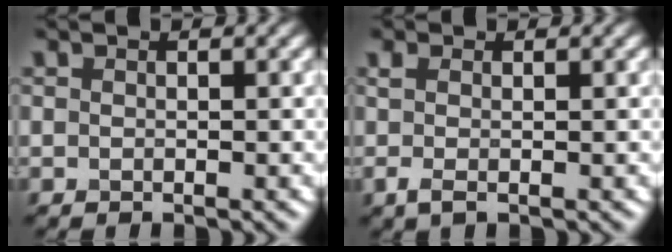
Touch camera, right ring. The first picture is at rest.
{"total": 1.6, "force": [0.1, 0.5, 1.5], "torque": [-0.032, 0.001, -0.002]}